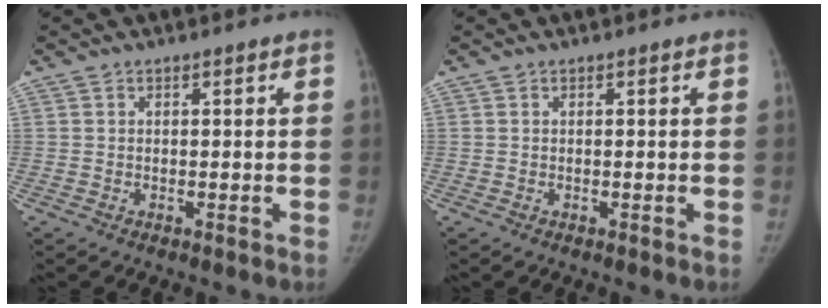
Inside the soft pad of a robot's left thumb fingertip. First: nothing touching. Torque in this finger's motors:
{"motor_torque": [0.23, -0.02, 0.10, 0.13, 0.07]}